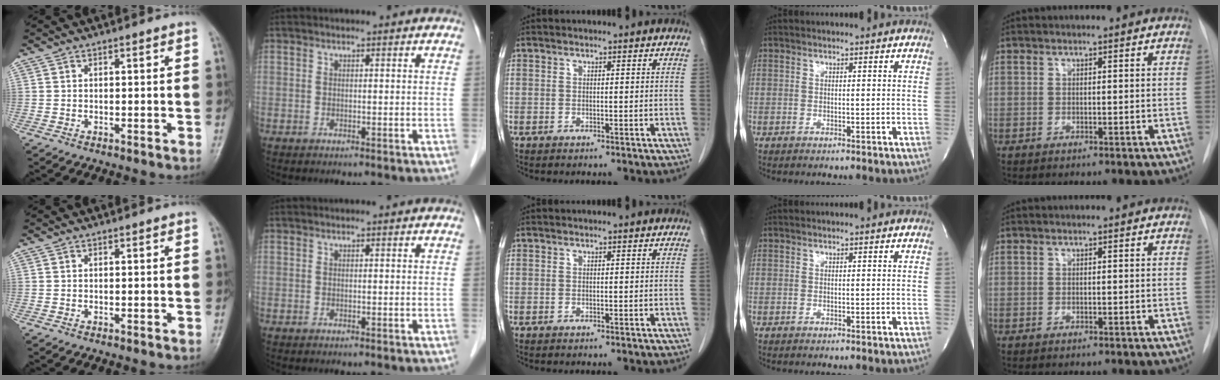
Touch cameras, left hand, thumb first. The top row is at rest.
{}